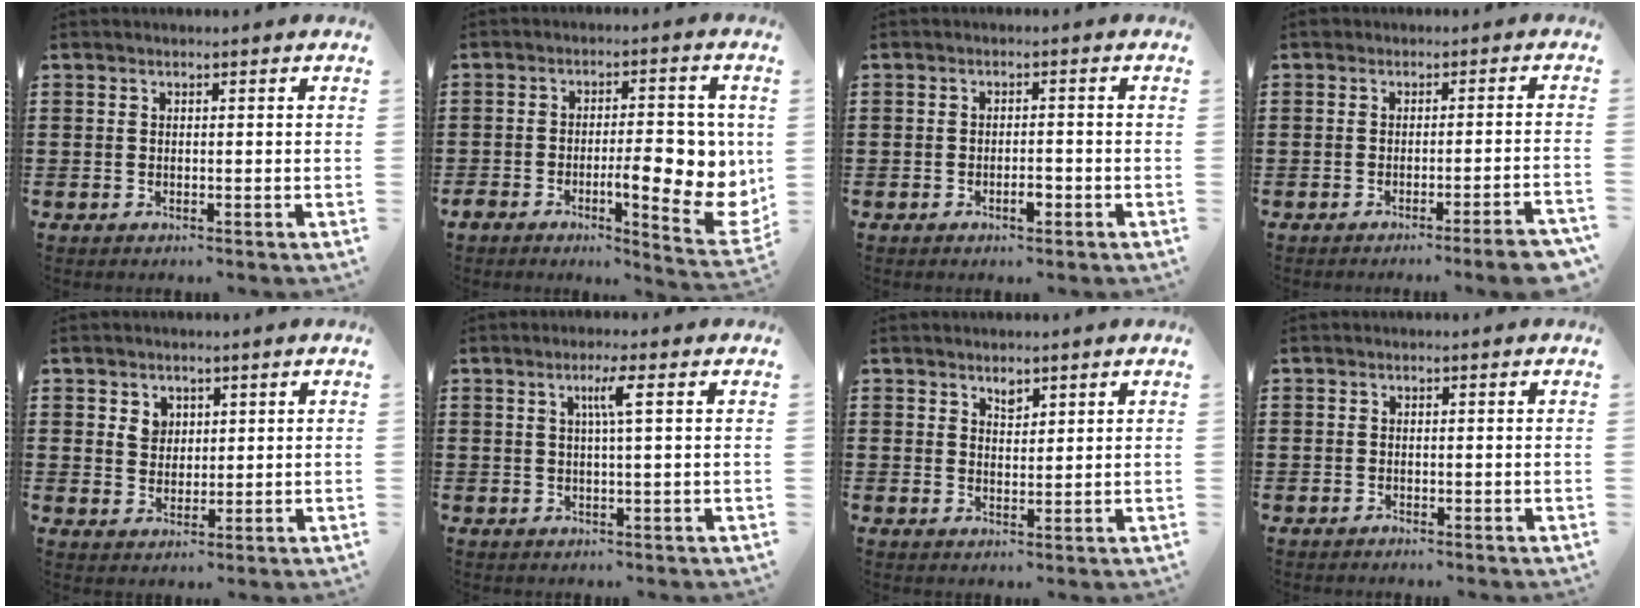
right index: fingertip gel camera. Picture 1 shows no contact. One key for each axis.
{"total": 10.2, "fx": -1.2, "fy": 4.2, "fz": 9.2, "tx": -0.113, "ty": -0.011, "tz": -0.017}
{"total": 2.3, "fx": -1.2, "fy": 0.8, "fz": 1.8, "tx": -0.034, "ty": 0.002, "tz": -0.020}
{"total": 3.1, "fx": -2.4, "fy": -0.2, "fz": 2.0, "tx": -0.032, "ty": -0.004, "tz": -0.044}
{"total": 3.2, "fx": 1.6, "fy": 2.6, "fz": 1.0, "tx": -0.029, "ty": 0.010, "tz": 0.030}
{"total": 3.4, "fx": 0.9, "fy": -0.3, "fz": 3.2, "tx": -0.064, "ty": 0.000, "tz": 0.012}
{"total": 1.8, "fx": 1.5, "fy": 0.7, "fz": 0.6, "tx": -0.007, "ty": -0.001, "tz": 0.027}
{"total": 0.5, "fx": -0.4, "fy": 0.3, "fz": -0.1, "tx": 0.002, "ty": 0.005, "tz": -0.010}